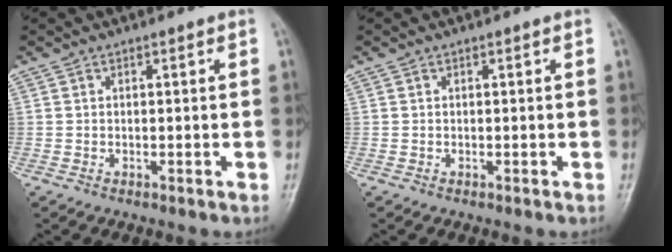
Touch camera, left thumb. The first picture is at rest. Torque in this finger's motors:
{"motor_torque": [0.10, 0.10, -0.01, -0.01, 0.00]}